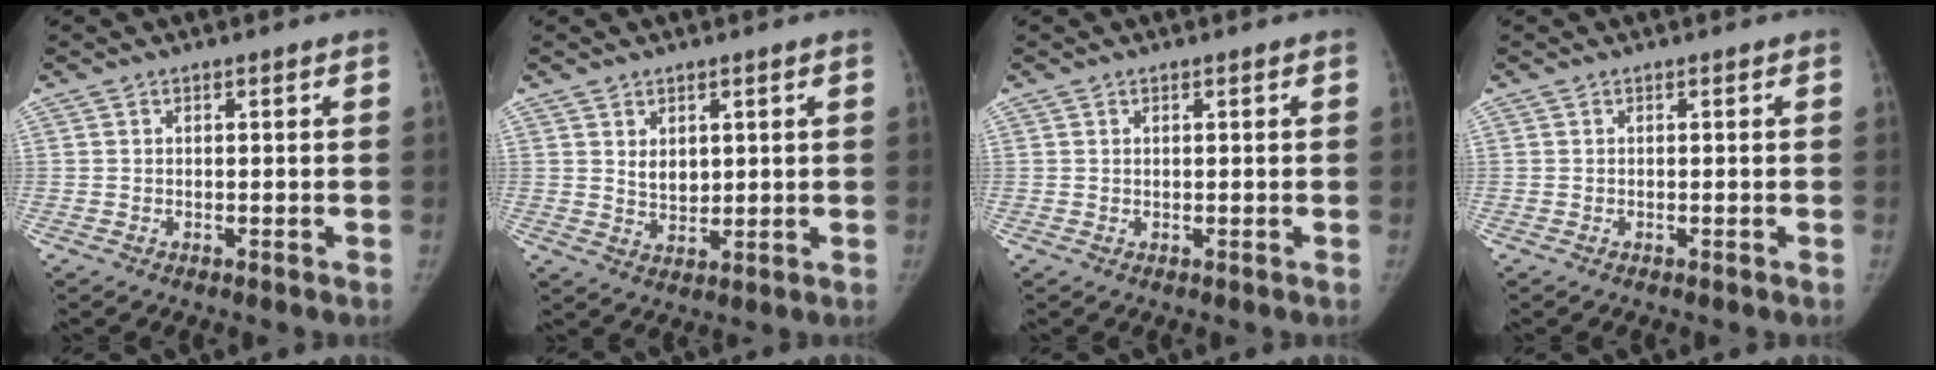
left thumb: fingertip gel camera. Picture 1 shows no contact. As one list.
[{"total": 3.8, "force": [1.4, 2.6, 2.4], "torque": [-0.024, -0.021, 0.029]}, {"total": 0.0}, {"total": 0.0}]